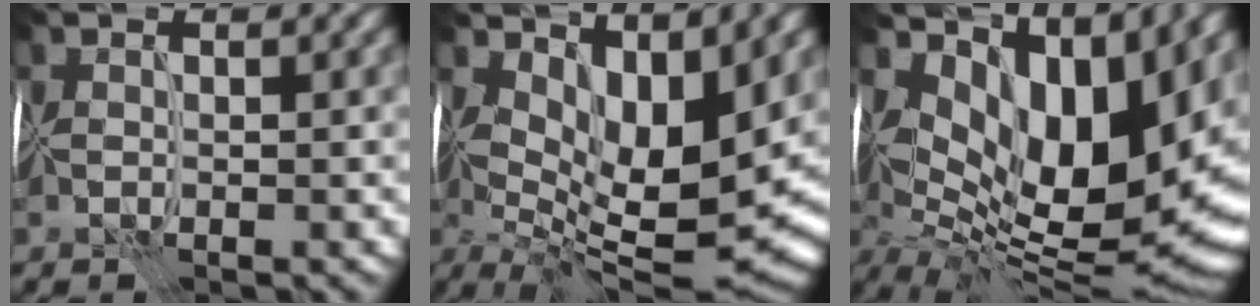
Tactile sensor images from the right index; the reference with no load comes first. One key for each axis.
{"total": 10.6, "fx": 2.2, "fy": 4.6, "fz": 9.3, "tx": -0.162, "ty": -0.018, "tz": 0.046}
{"total": 15.2, "fx": 4.2, "fy": 8.0, "fz": 12.2, "tx": -0.182, "ty": 0.006, "tz": 0.086}